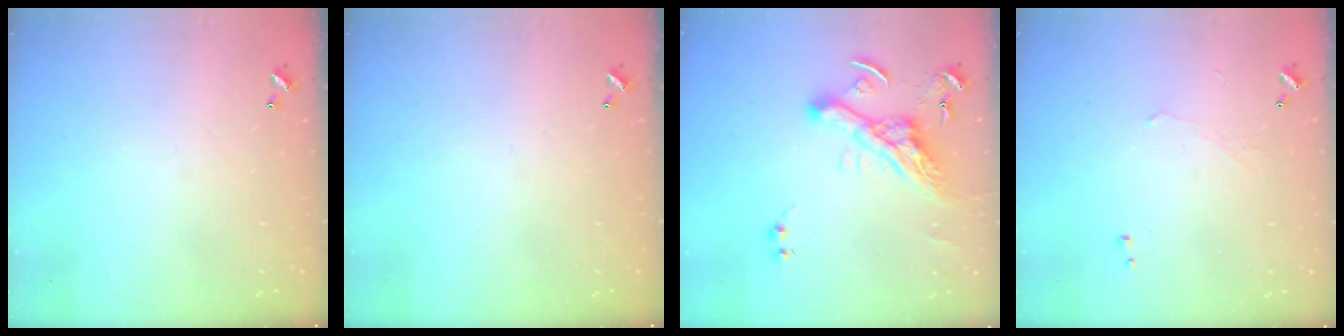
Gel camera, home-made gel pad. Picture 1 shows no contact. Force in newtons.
{"total": 0.0}
{"total": 9.7, "press": 9.3, "slide": 2.6}
{"total": 0.6, "press": 0.4, "slide": 0.5}